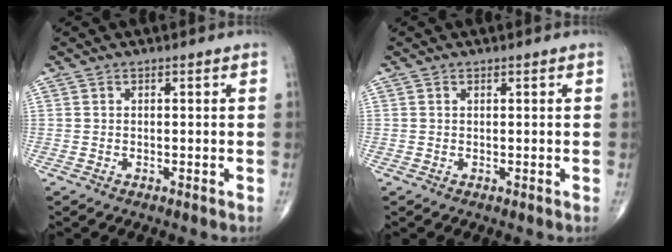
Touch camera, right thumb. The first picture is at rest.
{"total": 0.0}